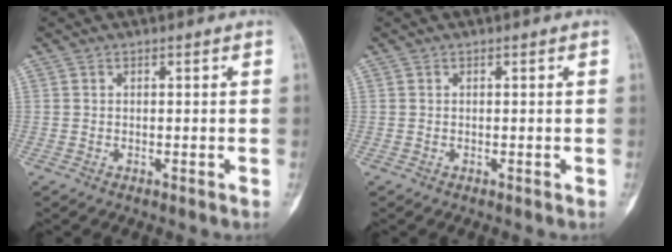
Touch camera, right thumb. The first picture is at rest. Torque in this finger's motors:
{"motor_torque": [0.49, -0.16, 0.15, -0.03, 0.10]}